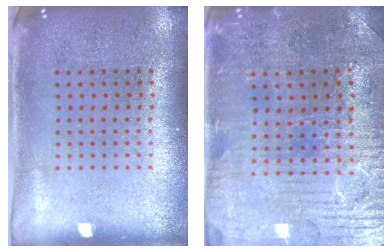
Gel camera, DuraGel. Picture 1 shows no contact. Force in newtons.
{"total": 1.7, "press": 1.7, "slide": 0.5}